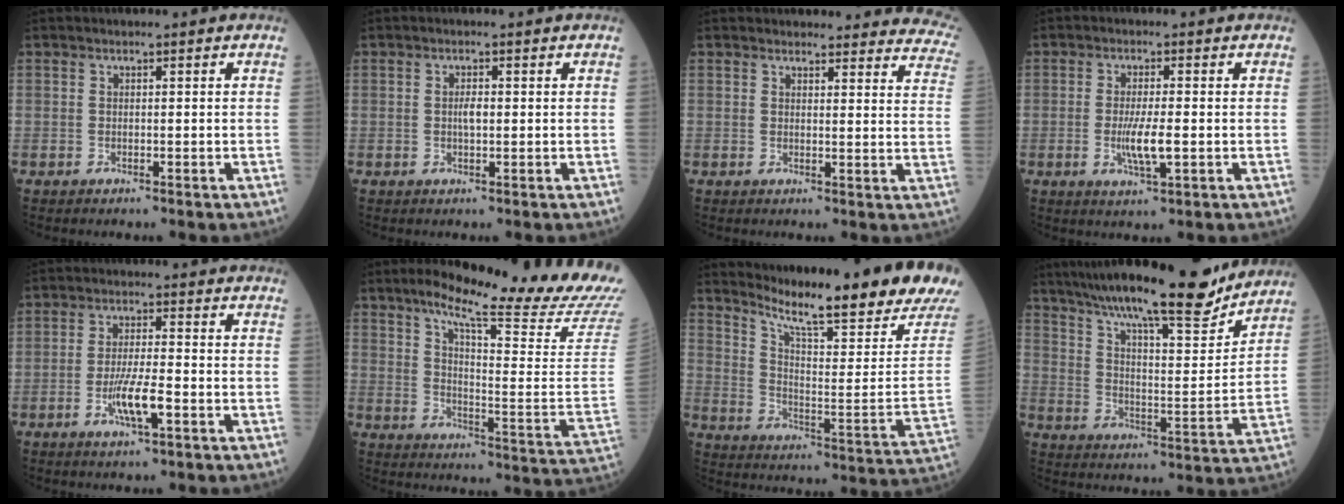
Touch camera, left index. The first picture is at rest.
{"total": 1.5, "force": [0.0, 0.6, 1.4], "torque": [-0.030, -0.002, 0.002]}
{"total": 19.3, "force": [18.5, 4.5, 3.4], "torque": [-0.006, -0.074, 0.175]}
{"total": 4.7, "force": [-0.9, 0.8, 4.5], "torque": [-0.095, -0.012, -0.012]}
{"total": 5.7, "force": [-2.3, 0.8, 5.1], "torque": [-0.105, -0.009, -0.041]}
{"total": 24.2, "force": [19.8, -0.4, 13.8], "torque": [-0.210, -0.072, 0.259]}
{"total": 21.0, "force": [17.9, -0.6, 11.1], "torque": [-0.186, -0.087, 0.244]}
{"total": 21.5, "force": [18.4, 2.6, 10.8], "torque": [-0.187, -0.005, 0.278]}